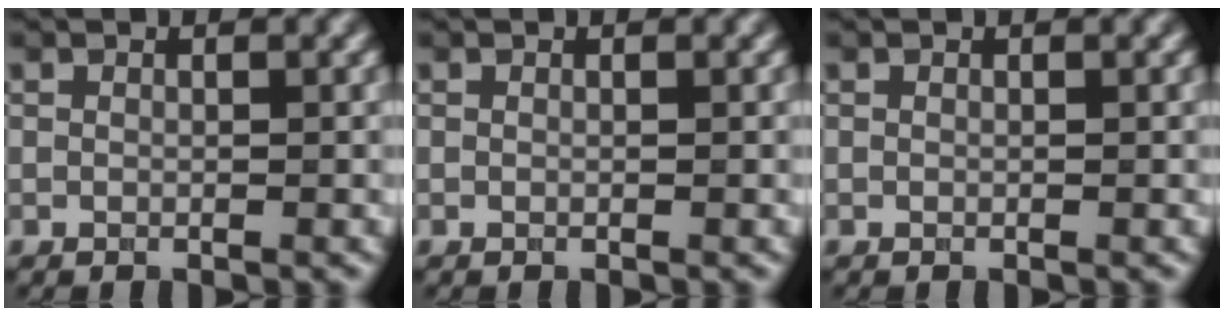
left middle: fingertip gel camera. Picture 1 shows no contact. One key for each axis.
{"total": 0.0}
{"total": 0.0}